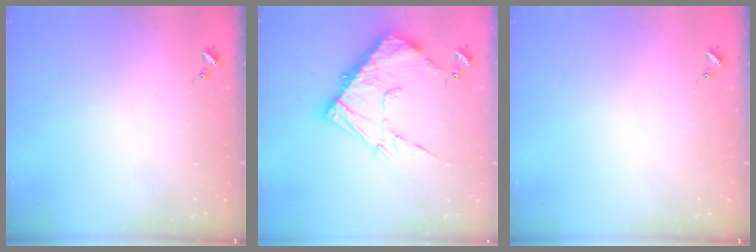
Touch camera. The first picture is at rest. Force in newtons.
{"total": 18.0, "press": 17.9, "slide": 1.9}
{"total": 0.0}